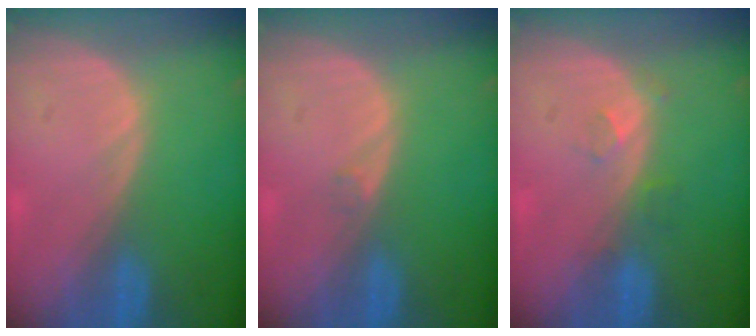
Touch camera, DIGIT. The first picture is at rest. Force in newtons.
{"total": 0.5, "press": 0.5, "slide": 0.1}
{"total": 2.3, "press": 2.0, "slide": 1.1}